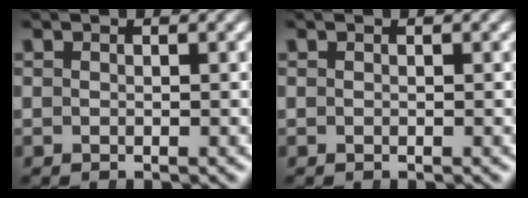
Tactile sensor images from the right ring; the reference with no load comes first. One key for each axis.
{"total": 0.0}